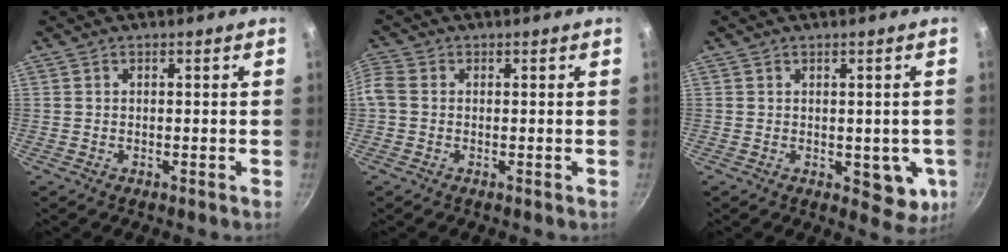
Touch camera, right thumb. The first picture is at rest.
{"total": 3.2, "force": [-0.4, 2.6, 1.9], "torque": [-0.045, 0.005, -0.018]}
{"total": 6.7, "force": [-0.8, 4.1, 5.3], "torque": [-0.034, -0.004, -0.002]}